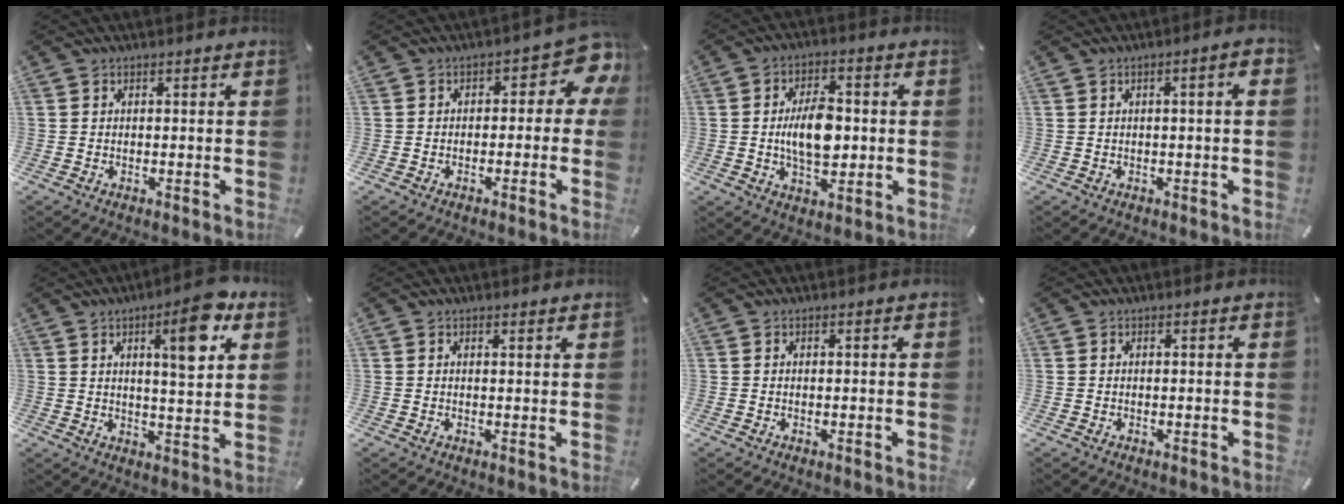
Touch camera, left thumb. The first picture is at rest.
{"total": 7.2, "force": [1.6, 4.1, 5.8], "torque": [-0.071, -0.015, 0.024]}
{"total": 10.3, "force": [-0.2, 6.2, 8.3], "torque": [-0.143, 0.003, -0.008]}
{"total": 3.4, "force": [0.1, 0.4, 3.4], "torque": [-0.058, 0.003, -0.001]}
{"total": 11.6, "force": [5.6, 3.0, 9.7], "torque": [-0.130, -0.029, 0.082]}
{"total": 0.8, "force": [0.7, 0.0, 0.3], "torque": [-0.006, -0.003, 0.013]}
{"total": 0.0}
{"total": 0.0}